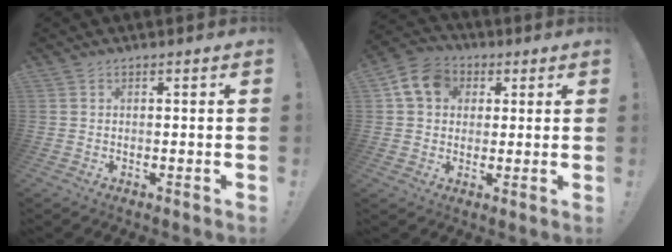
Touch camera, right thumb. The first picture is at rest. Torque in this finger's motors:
{"motor_torque": [0.33, 0.33, 0.05, -0.01, 0.03]}